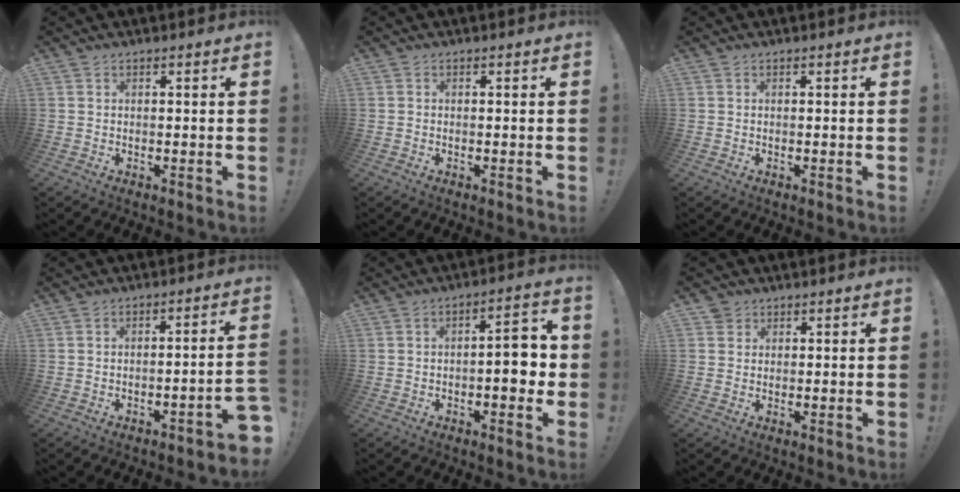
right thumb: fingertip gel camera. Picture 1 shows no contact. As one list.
[{"total": 0.0}, {"total": 0.0}, {"total": 5.1, "force": [-3.0, 0.6, 4.0], "torque": [-0.052, 0.003, -0.049]}, {"total": 8.9, "force": [-1.5, 3.6, 8.0], "torque": [-0.099, 0.009, -0.026]}, {"total": 2.2, "force": [1.4, 1.7, 0.2], "torque": [0.005, -0.007, 0.024]}]